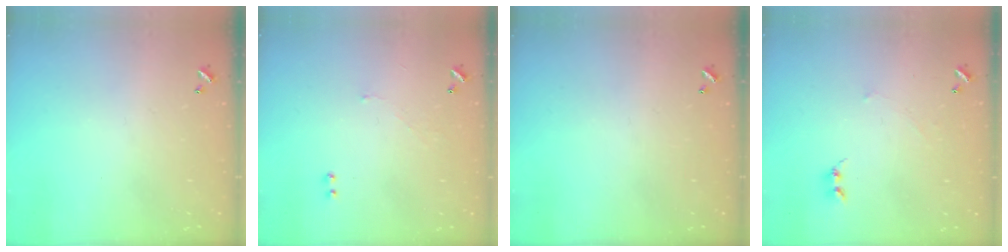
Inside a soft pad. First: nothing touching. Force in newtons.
{"total": 2.0, "press": 1.9, "slide": 0.7}
{"total": 0.0}
{"total": 1.8, "press": 1.8, "slide": 0.5}